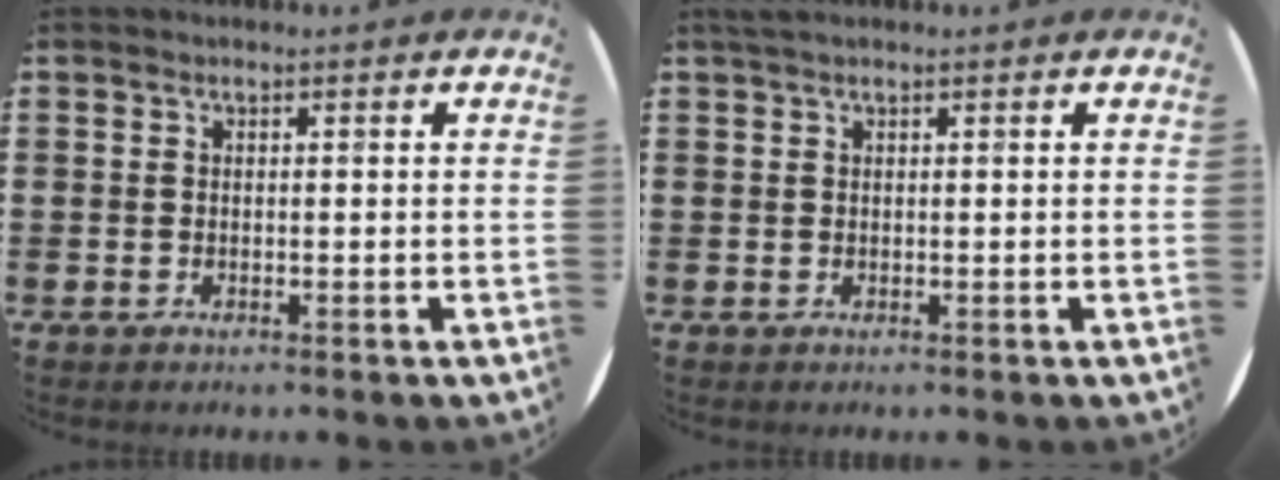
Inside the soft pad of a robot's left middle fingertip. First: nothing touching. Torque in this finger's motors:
{"motor_torque": [0.33, -0.33, 0.01, 0.00]}